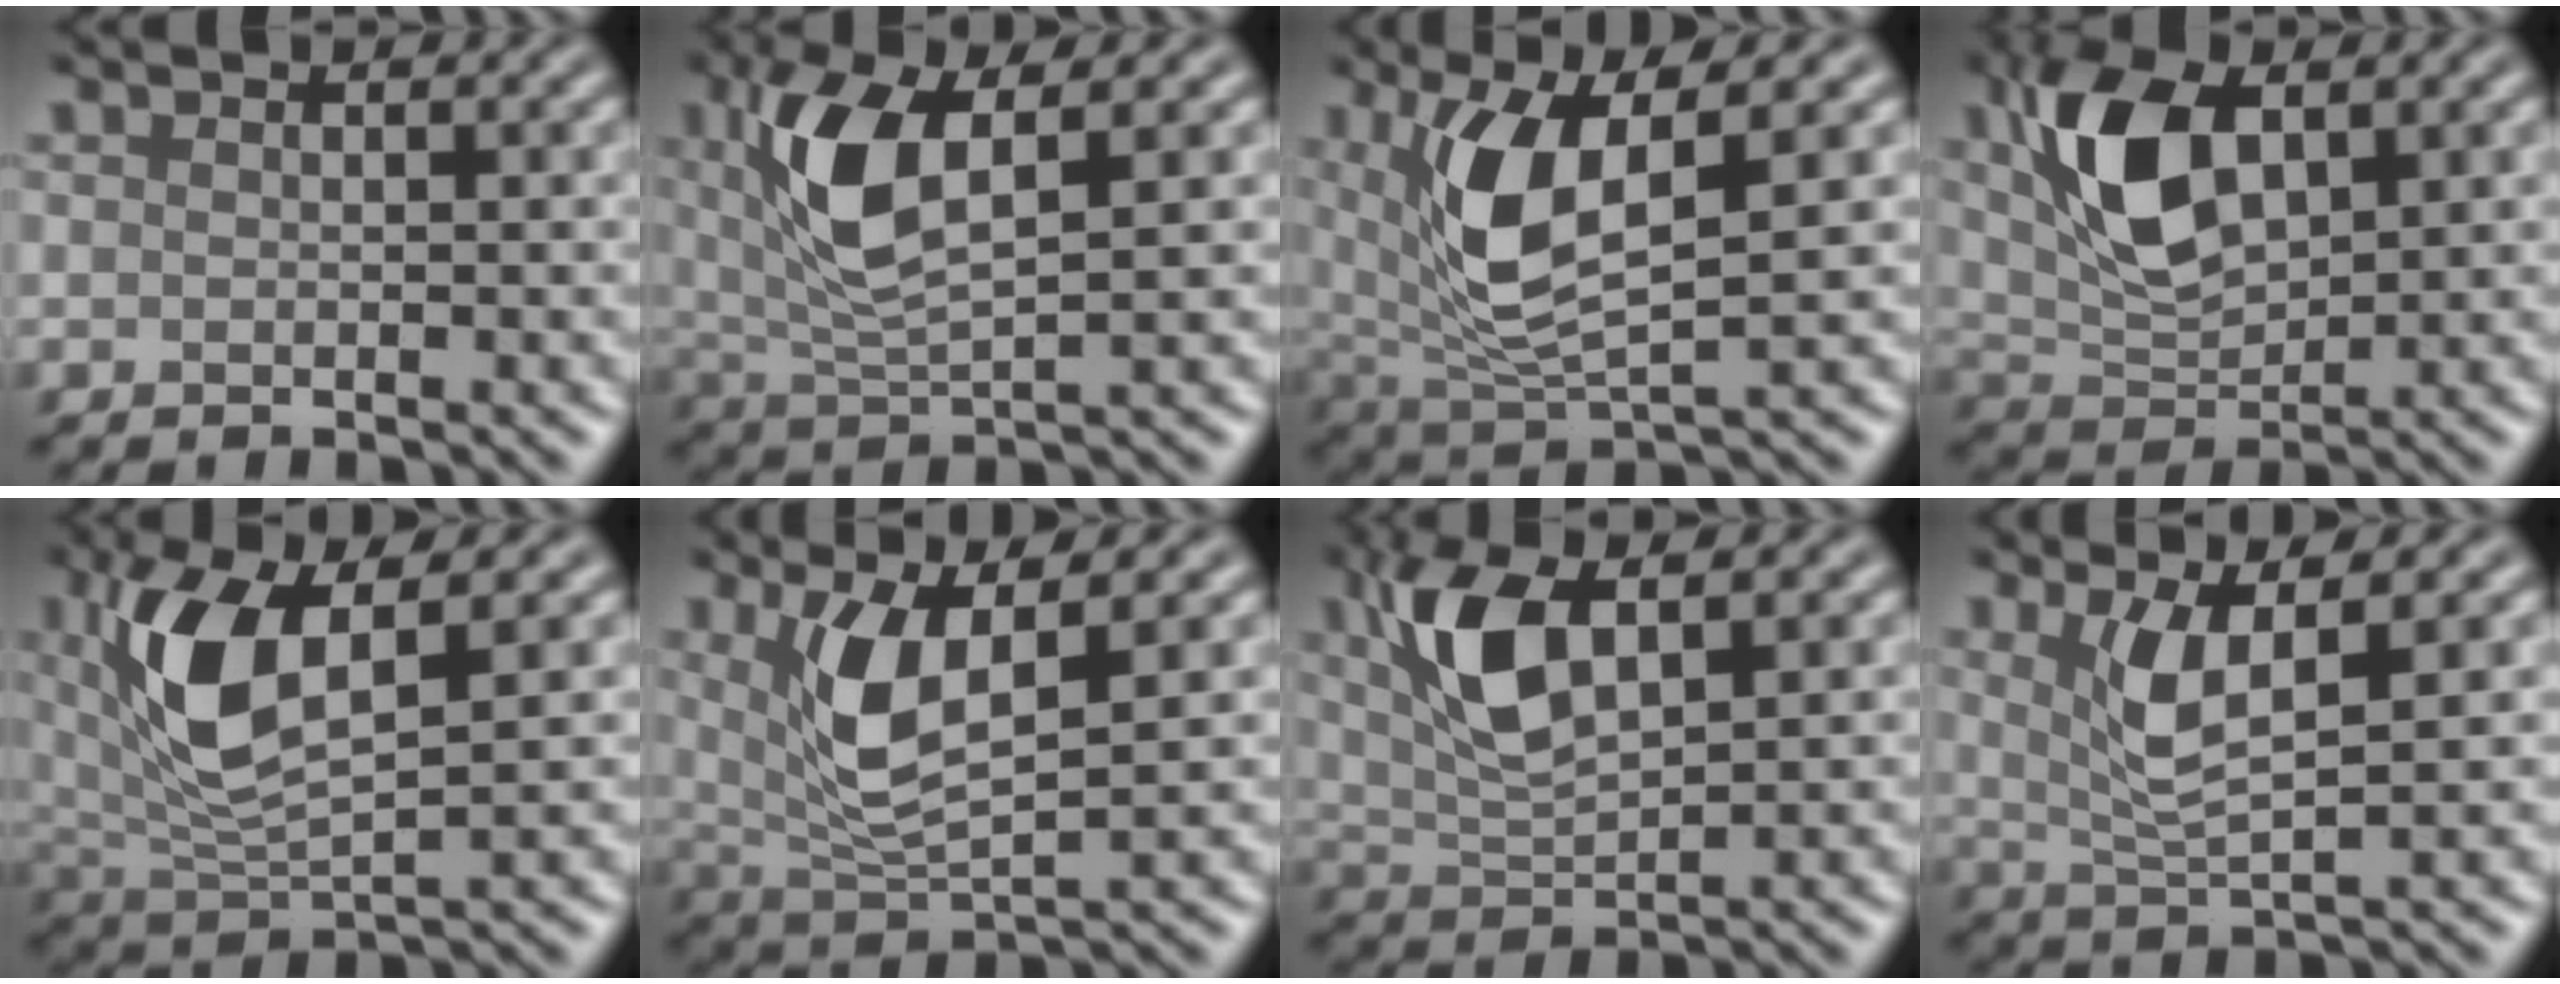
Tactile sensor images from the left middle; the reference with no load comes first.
{"total": 6.0, "force": [1.5, 2.2, 5.4], "torque": [-0.124, -0.002, 0.041]}
{"total": 6.7, "force": [1.6, 2.5, 6.0], "torque": [-0.142, -0.012, 0.043]}
{"total": 7.3, "force": [2.1, 3.7, 5.9], "torque": [-0.131, 0.006, 0.045]}
{"total": 7.5, "force": [1.8, 3.2, 6.5], "torque": [-0.148, -0.001, 0.042]}
{"total": 5.0, "force": [1.4, 1.6, 4.6], "torque": [-0.102, -0.009, 0.043]}
{"total": 6.0, "force": [1.9, 2.4, 5.2], "torque": [-0.118, 0.005, 0.044]}
{"total": 3.2, "force": [0.9, 0.6, 3.1], "torque": [-0.071, -0.006, 0.032]}